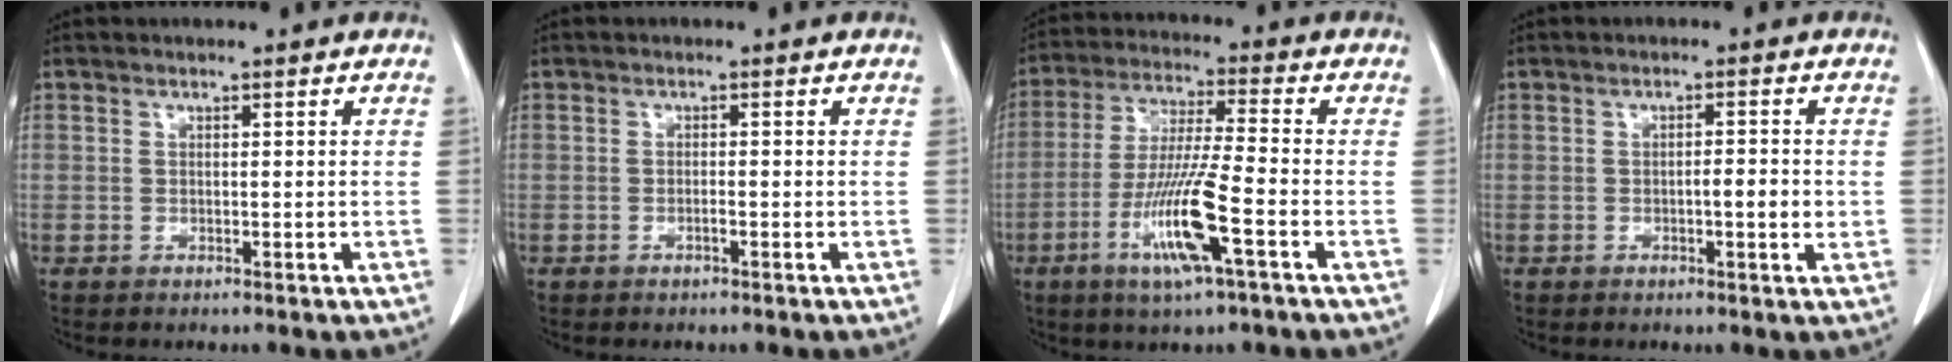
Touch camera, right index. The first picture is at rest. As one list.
[{"total": 0.8, "force": [-0.4, 0.0, 0.7], "torque": [-0.013, 0.001, -0.007]}, {"total": 12.0, "force": [-4.7, -0.1, 11.0], "torque": [-0.220, -0.019, -0.092]}, {"total": 3.0, "force": [-0.5, 0.4, 2.9], "torque": [-0.047, -0.001, -0.007]}]